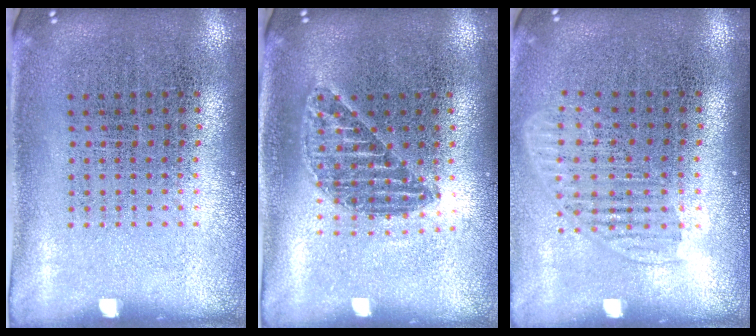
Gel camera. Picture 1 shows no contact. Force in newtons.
{"total": 1.2, "press": 1.1, "slide": 0.5}
{"total": 1.4, "press": 1.2, "slide": 0.8}